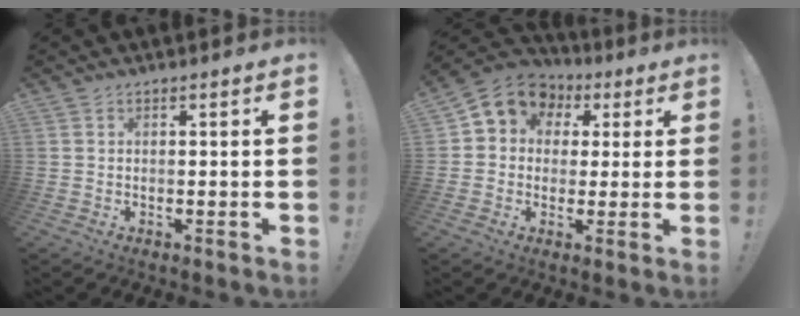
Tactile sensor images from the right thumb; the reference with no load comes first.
{"total": 9.4, "force": [3.3, 8.1, 3.5], "torque": [-0.051, -0.011, 0.066]}